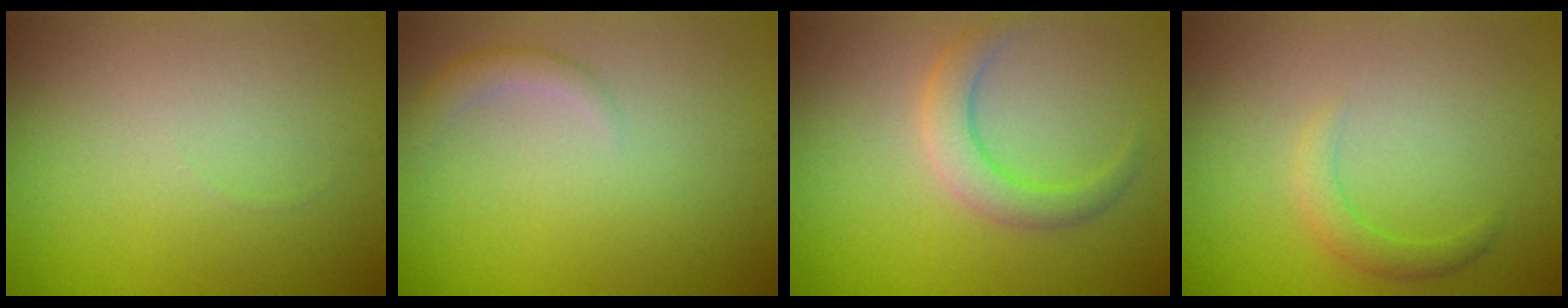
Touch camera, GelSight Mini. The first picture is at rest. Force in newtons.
{"total": 1.4, "press": 1.4, "slide": 0.1}
{"total": 3.0, "press": 3.0, "slide": 0.0}
{"total": 1.7, "press": 1.7, "slide": 0.1}